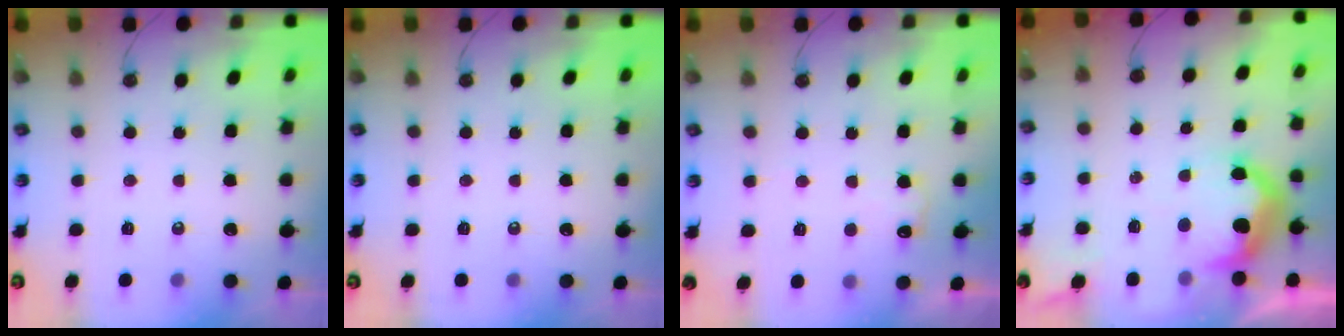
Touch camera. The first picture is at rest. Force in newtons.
{"total": 0.0}
{"total": 6.6, "press": 6.6, "slide": 0.7}
{"total": 15.9, "press": 15.9, "slide": 1.1}